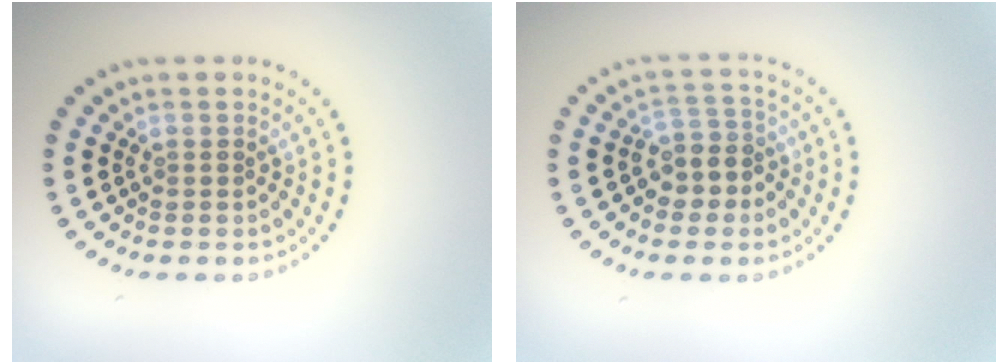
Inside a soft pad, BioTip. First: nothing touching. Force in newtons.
{"total": 2.8, "press": 2.5, "slide": 1.3}